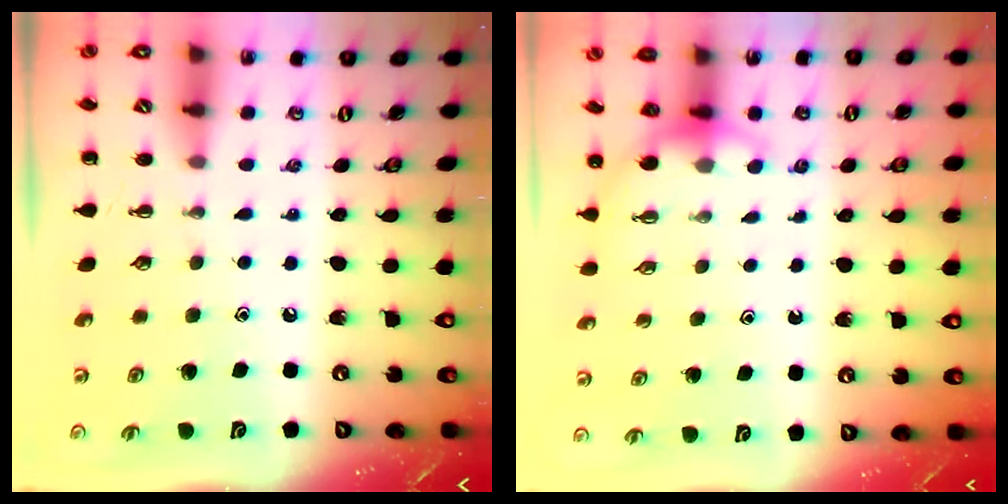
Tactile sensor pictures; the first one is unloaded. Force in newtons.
{"total": 4.2, "press": 4.1, "slide": 0.8}